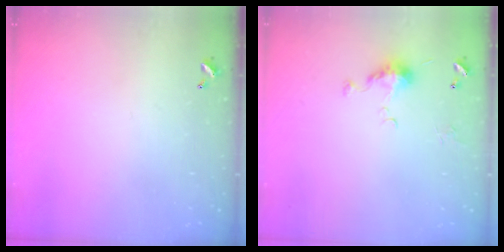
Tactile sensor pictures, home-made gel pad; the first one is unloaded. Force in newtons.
{"total": 5.0, "press": 5.0, "slide": 0.7}